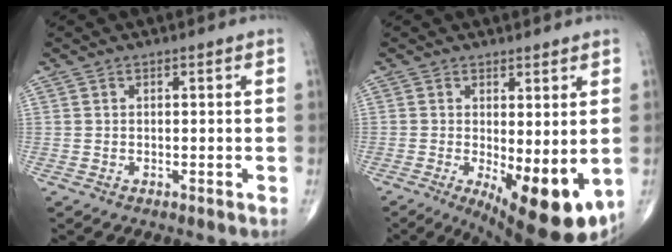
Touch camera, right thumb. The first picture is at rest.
{"total": 13.2, "force": [-2.7, 4.7, 12.0], "torque": [-0.166, -0.030, -0.023]}